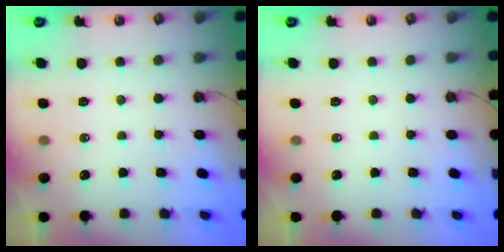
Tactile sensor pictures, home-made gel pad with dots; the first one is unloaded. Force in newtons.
{"total": 0.0}